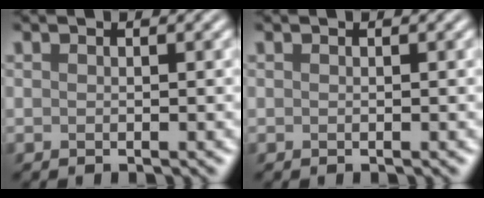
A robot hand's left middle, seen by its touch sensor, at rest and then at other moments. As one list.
[{"total": 0.0}]